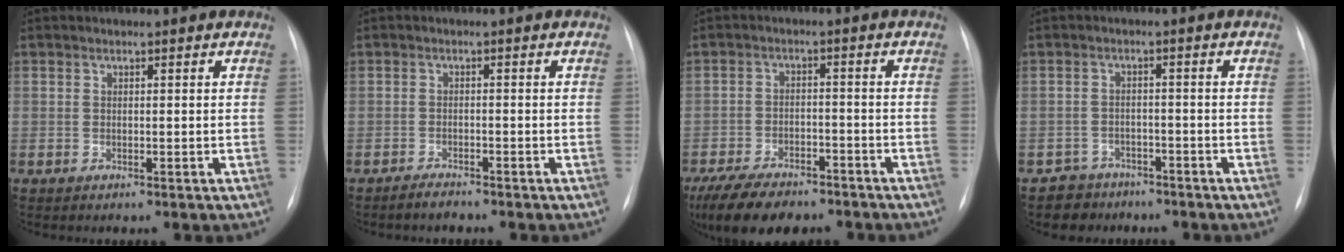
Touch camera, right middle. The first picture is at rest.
{"total": 1.8, "force": [-1.8, 0.4, 0.3], "torque": [-0.009, -0.003, -0.028]}
{"total": 13.1, "force": [-10.3, 5.3, 6.1], "torque": [-0.114, -0.006, -0.157]}
{"total": 4.4, "force": [-3.2, 2.9, -0.5], "torque": [0.011, 0.011, -0.052]}